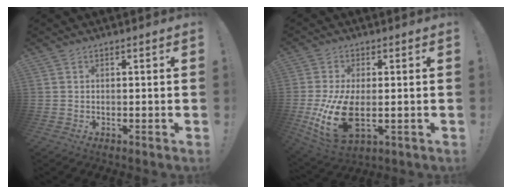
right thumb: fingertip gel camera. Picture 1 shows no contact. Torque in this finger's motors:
{"motor_torque": [2.22, 2.46, 2.10, -0.48, 0.44]}